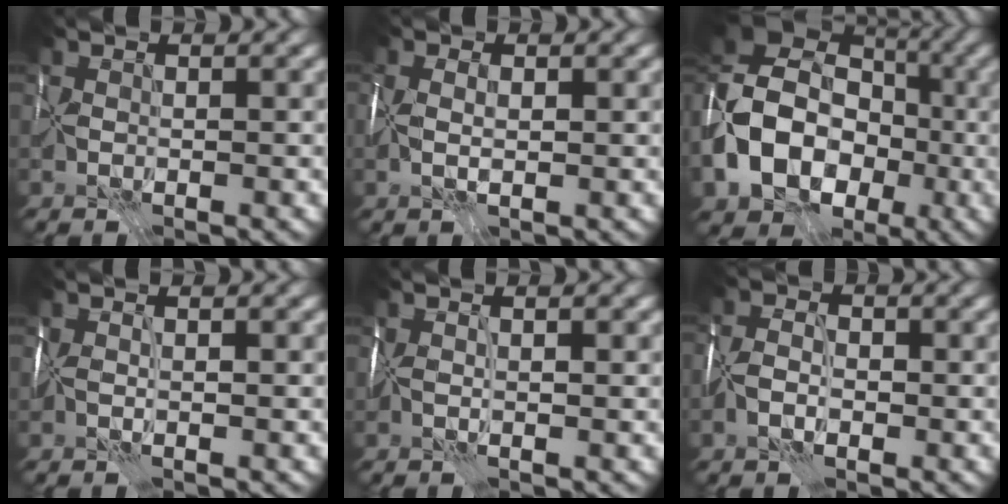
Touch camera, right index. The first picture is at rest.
{"total": 2.8, "force": [0.2, 1.4, 2.3], "torque": [-0.047, 0.003, 0.002]}
{"total": 13.9, "force": [-3.3, 10.6, 8.4], "torque": [-0.178, -0.007, -0.070]}
{"total": 2.0, "force": [0.4, 0.7, 1.8], "torque": [-0.030, 0.001, 0.004]}
{"total": 2.9, "force": [0.8, 1.0, 2.6], "torque": [-0.037, 0.003, 0.008]}
{"total": 3.3, "force": [-1.2, 2.2, 2.2], "torque": [-0.047, -0.001, -0.031]}